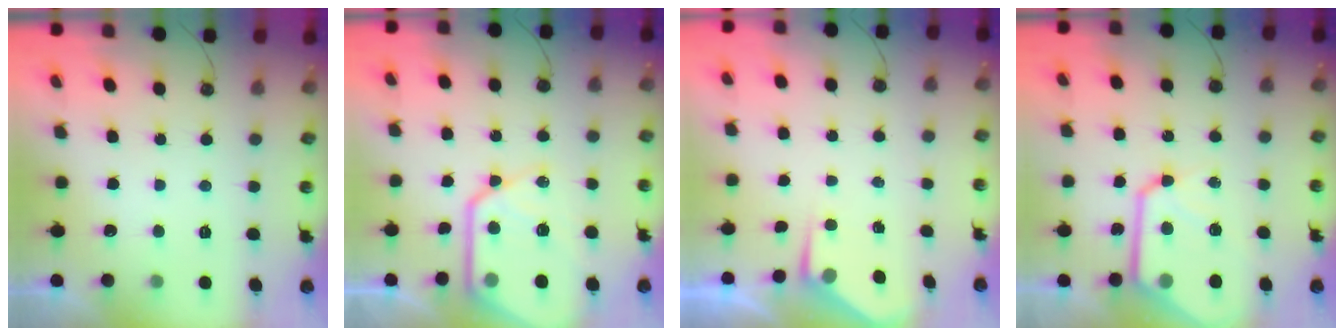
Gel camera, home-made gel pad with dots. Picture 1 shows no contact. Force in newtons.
{"total": 17.2, "press": 17.1, "slide": 1.9}
{"total": 3.1, "press": 3.1, "slide": 0.4}
{"total": 13.9, "press": 13.9, "slide": 1.4}